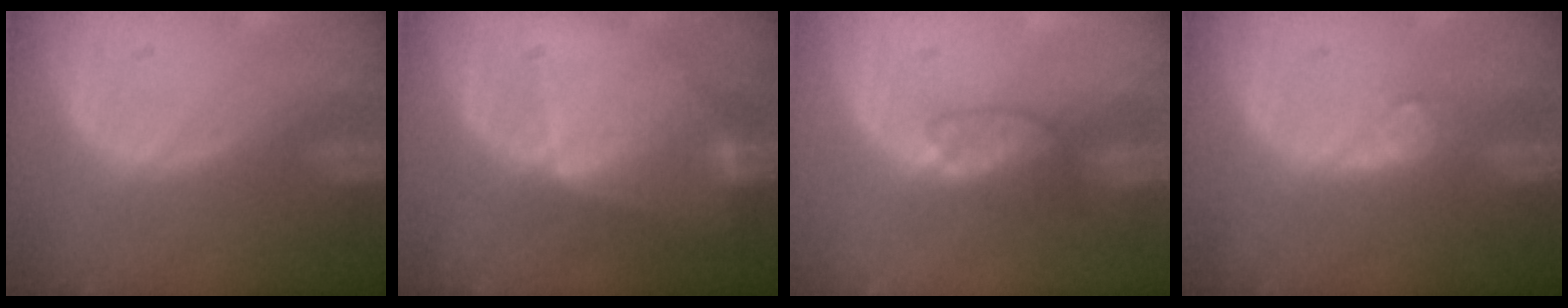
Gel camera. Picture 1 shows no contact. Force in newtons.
{"total": 6.5, "press": 6.4, "slide": 1.0}
{"total": 3.4, "press": 3.3, "slide": 0.6}
{"total": 2.6, "press": 2.6, "slide": 0.3}